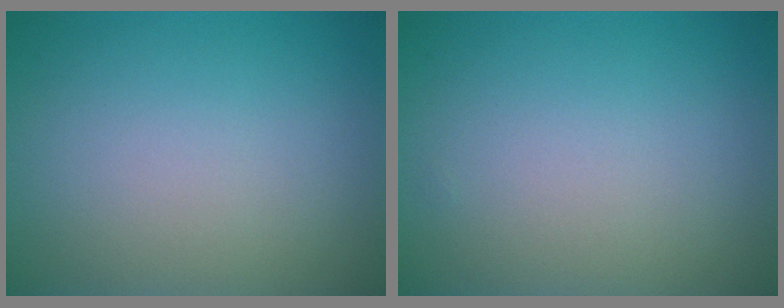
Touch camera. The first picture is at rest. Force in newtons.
{"total": 0.0}